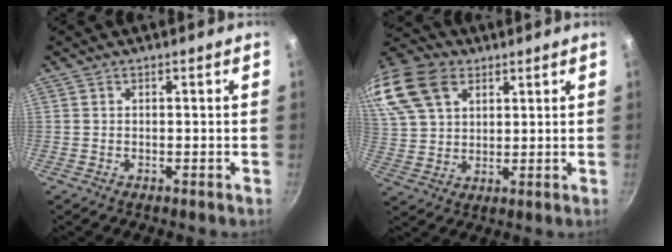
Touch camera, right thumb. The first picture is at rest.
{"total": 20.2, "force": [9.8, 13.5, 11.4], "torque": [-0.257, 0.020, 0.187]}